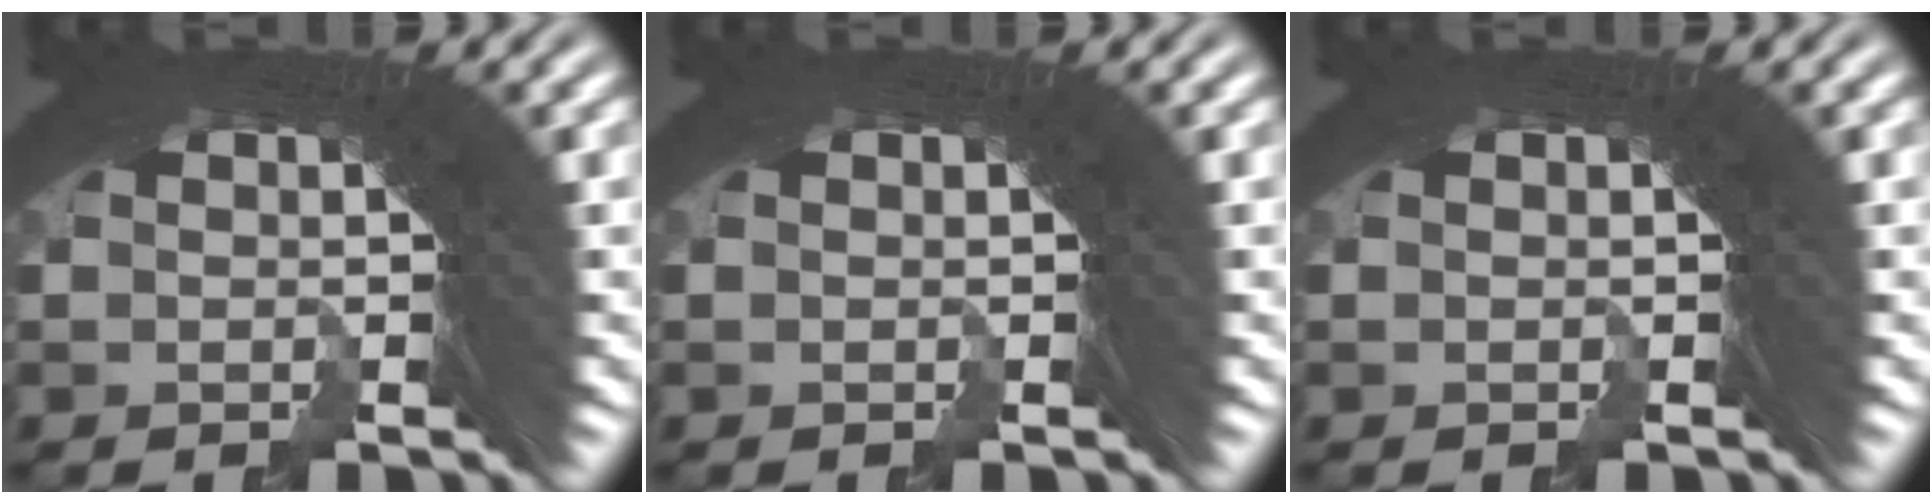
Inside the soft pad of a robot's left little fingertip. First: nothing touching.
{"total": 0.0}
{"total": 0.0}